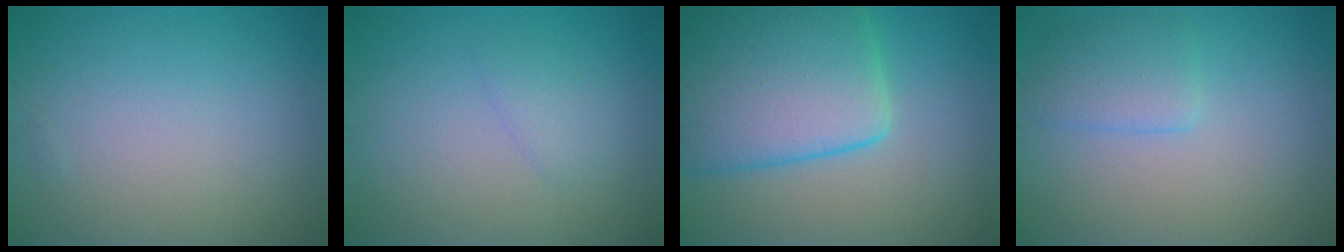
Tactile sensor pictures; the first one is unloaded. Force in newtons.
{"total": 1.3, "press": 1.3, "slide": 0.1}
{"total": 10.4, "press": 10.4, "slide": 0.4}
{"total": 2.6, "press": 2.6, "slide": 0.1}